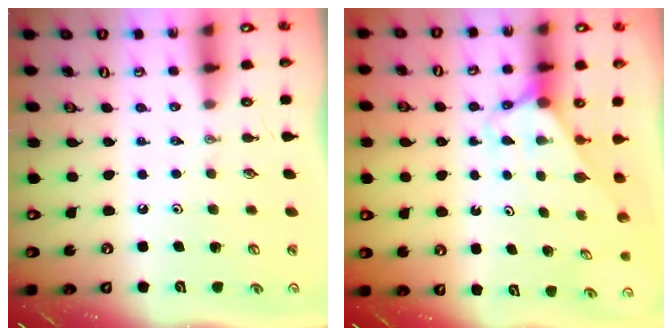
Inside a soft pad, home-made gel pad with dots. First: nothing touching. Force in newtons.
{"total": 2.6, "press": 2.6, "slide": 0.2}